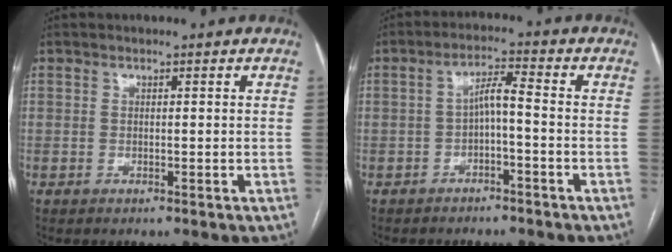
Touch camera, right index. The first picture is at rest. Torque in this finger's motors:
{"motor_torque": [0.45, -0.12, 0.20, 0.05]}